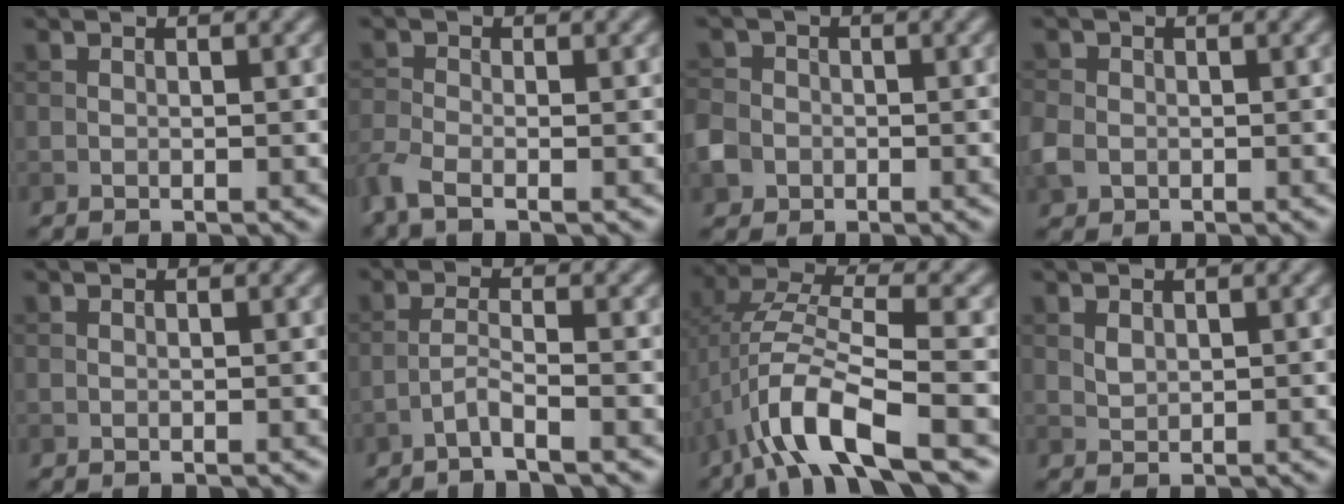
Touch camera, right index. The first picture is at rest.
{"total": 3.0, "force": [-2.0, 1.0, 2.0], "torque": [-0.054, -0.014, -0.055]}
{"total": 3.3, "force": [-1.2, 2.8, 1.2], "torque": [-0.020, -0.004, -0.028]}
{"total": 2.5, "force": [-0.6, 2.2, 1.1], "torque": [-0.029, -0.001, -0.016]}
{"total": 0.0}
{"total": 2.1, "force": [-1.4, 0.0, 1.5], "torque": [-0.029, 0.007, -0.039]}
{"total": 7.8, "force": [-3.8, 2.1, 6.5], "torque": [-0.128, 0.007, -0.077]}
{"total": 0.9, "force": [0.4, 0.6, 0.6], "torque": [-0.019, -0.003, 0.013]}